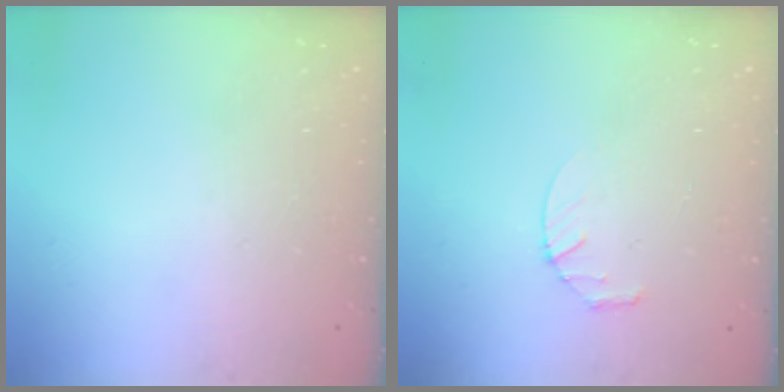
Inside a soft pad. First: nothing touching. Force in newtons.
{"total": 2.8, "press": 2.8, "slide": 0.4}